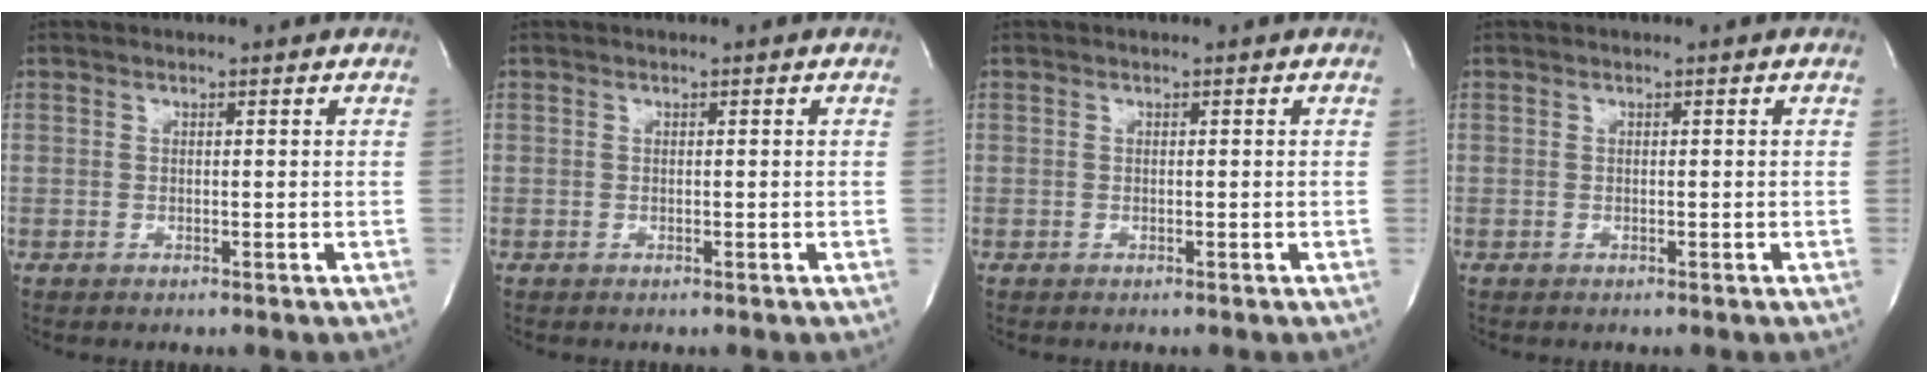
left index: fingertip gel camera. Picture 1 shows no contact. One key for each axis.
{"total": 0.0}
{"total": 0.0}
{"total": 0.0}